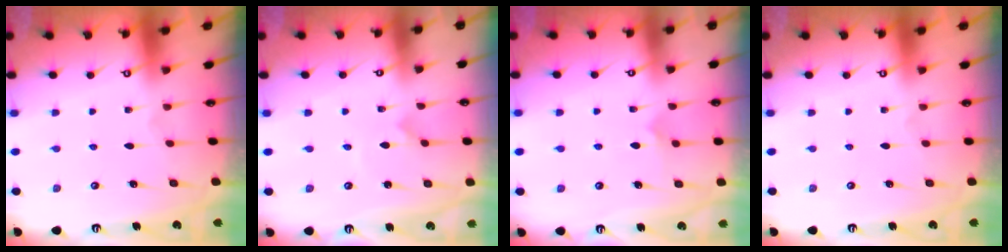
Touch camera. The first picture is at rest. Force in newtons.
{"total": 0.8, "press": 0.8, "slide": 0.1}
{"total": 5.2, "press": 5.2, "slide": 0.3}
{"total": 0.0}